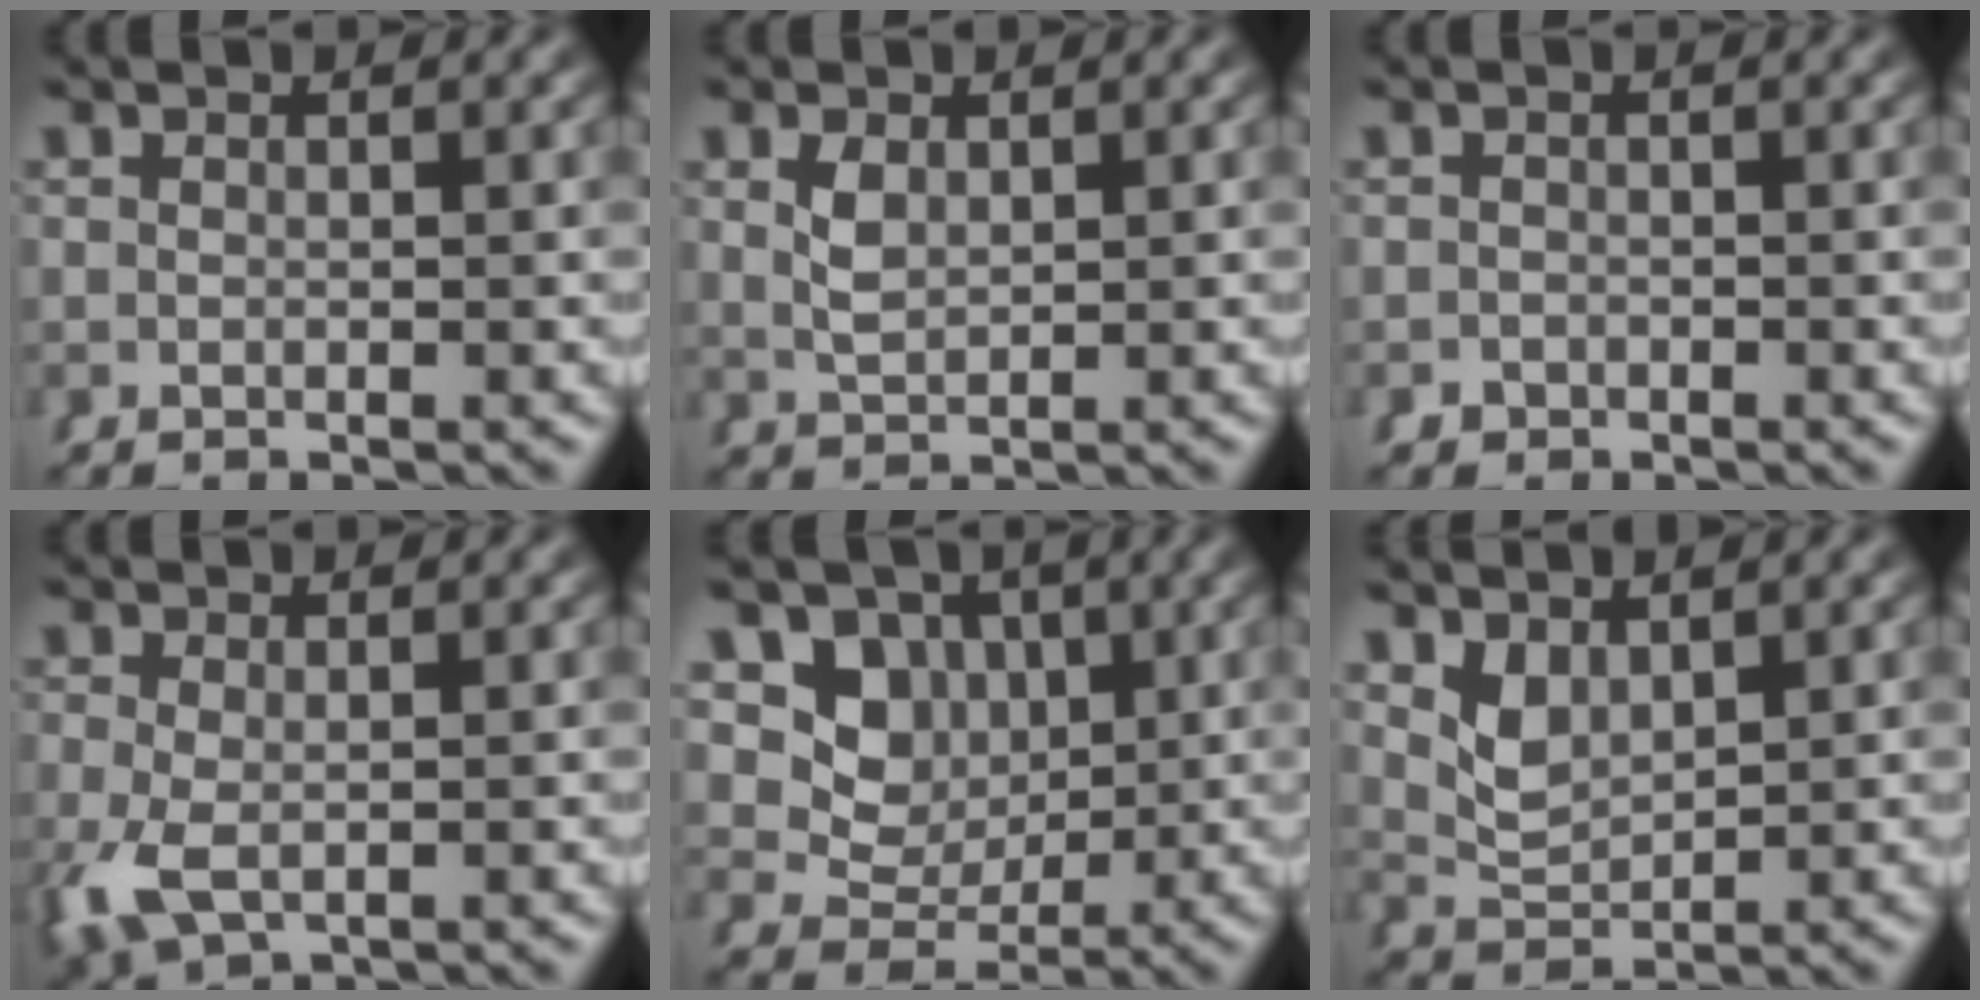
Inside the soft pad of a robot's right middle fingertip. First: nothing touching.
{"total": 1.4, "force": [0.7, 0.4, 1.1], "torque": [-0.022, 0.002, 0.022]}
{"total": 1.0, "force": [-0.9, 0.3, -0.3], "torque": [0.015, -0.009, -0.011]}
{"total": 3.3, "force": [-1.1, 2.0, 2.4], "torque": [-0.068, -0.023, -0.005]}
{"total": 10.8, "force": [1.7, 9.2, 5.2], "torque": [-0.104, -0.023, 0.033]}
{"total": 2.5, "force": [1.4, 1.3, 1.5], "torque": [-0.033, -0.003, 0.031]}